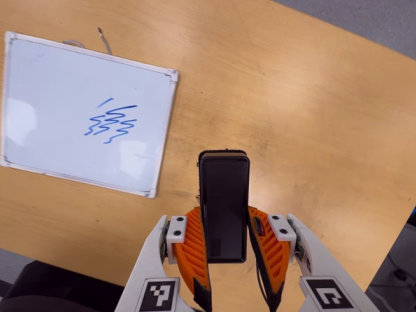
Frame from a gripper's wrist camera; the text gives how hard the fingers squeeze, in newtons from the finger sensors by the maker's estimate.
{"total": 4.1, "left": 3.0, "right": 5.3}